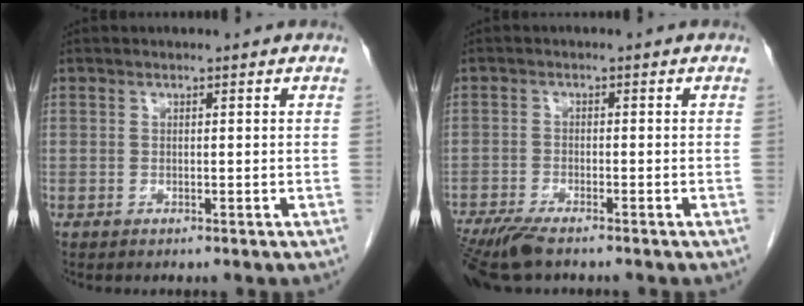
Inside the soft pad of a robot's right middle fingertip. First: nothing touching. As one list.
[{"total": 7.3, "force": [-5.9, 1.2, 4.2], "torque": [-0.076, -0.019, -0.105]}]